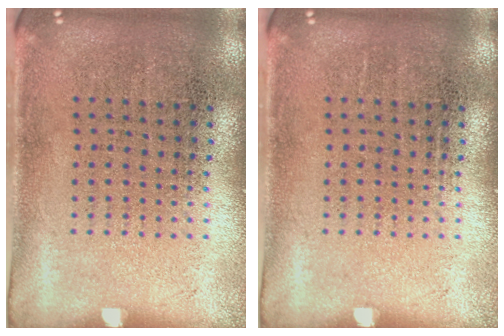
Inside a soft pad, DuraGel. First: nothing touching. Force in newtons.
{"total": 0.0}